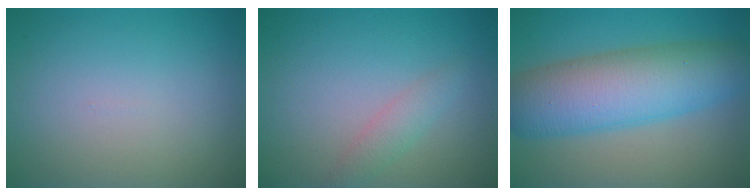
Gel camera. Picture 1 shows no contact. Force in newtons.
{"total": 1.6, "press": 1.6, "slide": 0.1}
{"total": 9.3, "press": 9.3, "slide": 0.1}